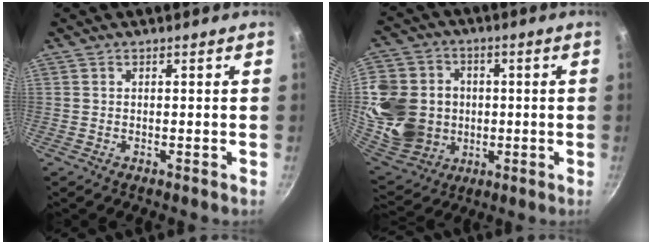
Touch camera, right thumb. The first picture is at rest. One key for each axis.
{"total": 21.2, "fx": -0.4, "fy": 18.1, "fz": 11.1, "tx": -0.219, "ty": 0.012, "tz": 0.007}